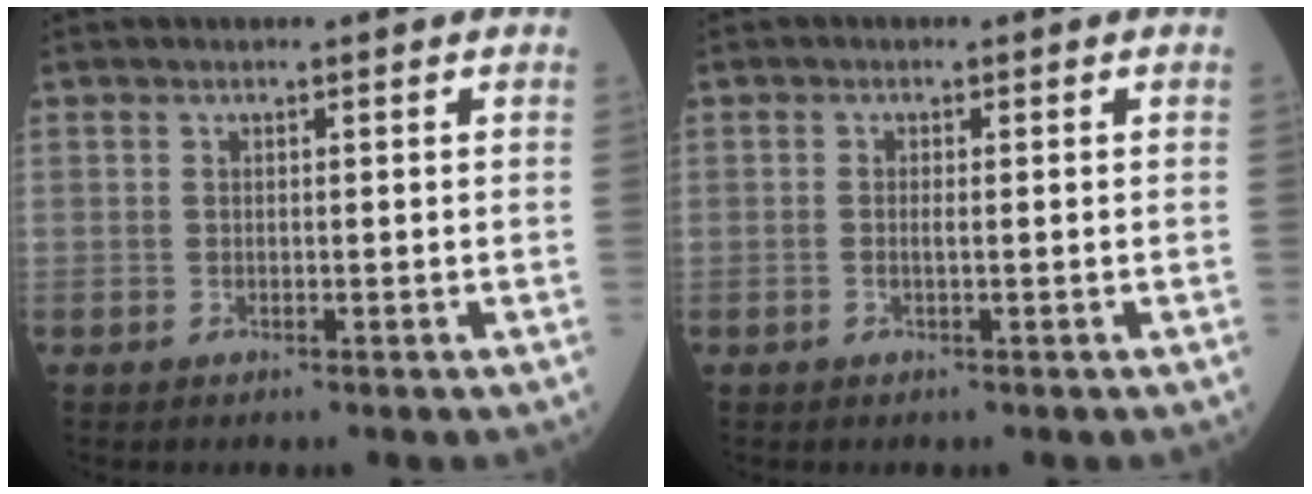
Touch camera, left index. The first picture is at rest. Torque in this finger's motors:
{"motor_torque": [0.02, -0.03, -0.02, -0.01]}